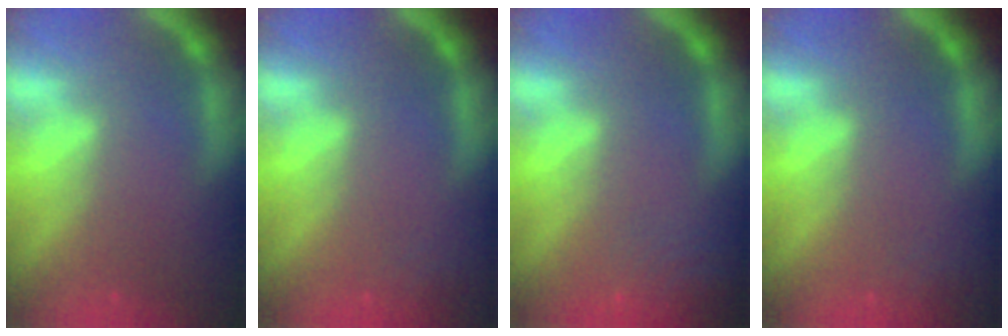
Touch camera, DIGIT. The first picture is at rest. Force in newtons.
{"total": 1.4}
{"total": 6.1}
{"total": 1.4}